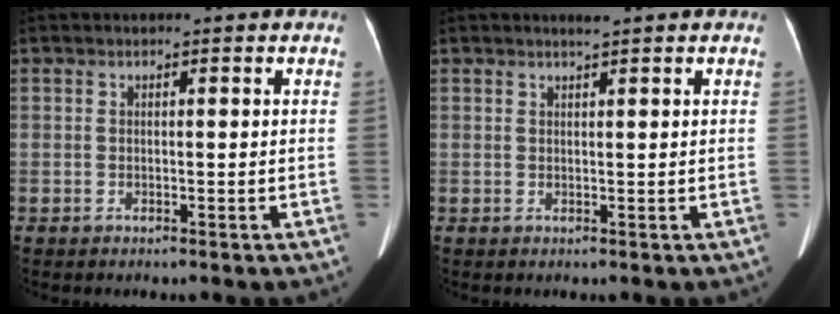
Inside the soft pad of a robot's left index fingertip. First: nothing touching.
{"total": 0.8, "force": [0.7, -0.2, 0.3], "torque": [-0.013, -0.003, 0.015]}